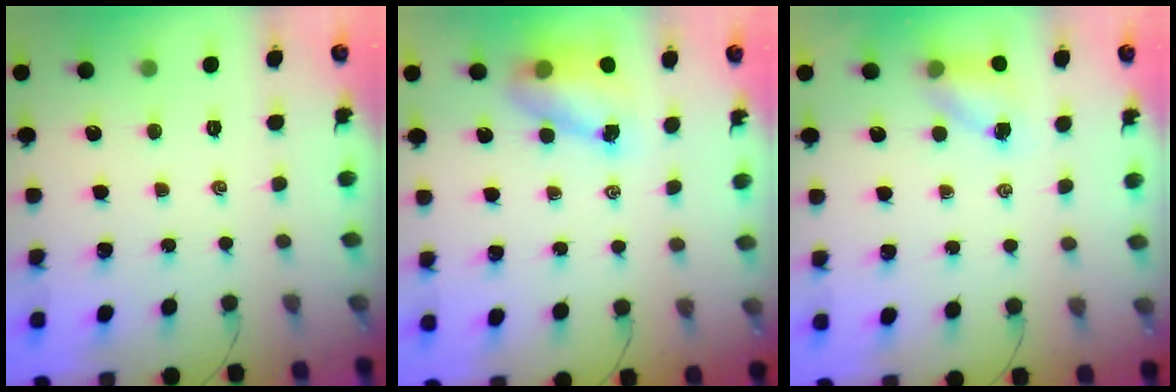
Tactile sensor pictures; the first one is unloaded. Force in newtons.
{"total": 6.8, "press": 6.7, "slide": 0.9}
{"total": 4.9, "press": 4.8, "slide": 0.8}